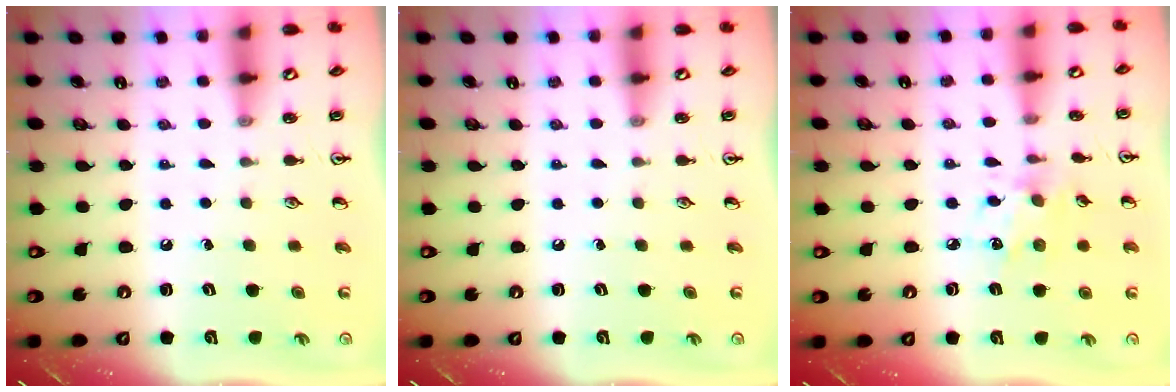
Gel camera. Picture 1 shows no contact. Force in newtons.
{"total": 0.0}
{"total": 5.9, "press": 5.7, "slide": 1.6}